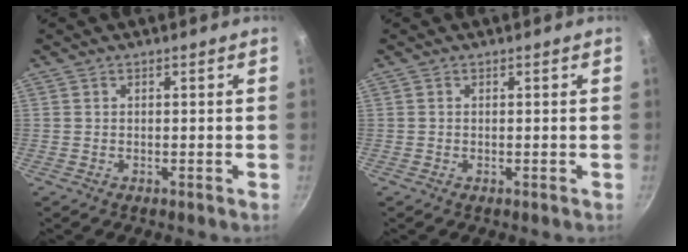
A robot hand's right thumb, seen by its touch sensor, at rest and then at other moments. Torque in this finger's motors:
{"motor_torque": [-0.65, -0.32, -0.14, -0.09, 0.05]}